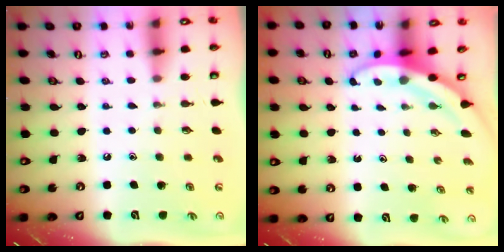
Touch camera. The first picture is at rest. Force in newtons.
{"total": 3.5, "press": 3.5, "slide": 0.2}